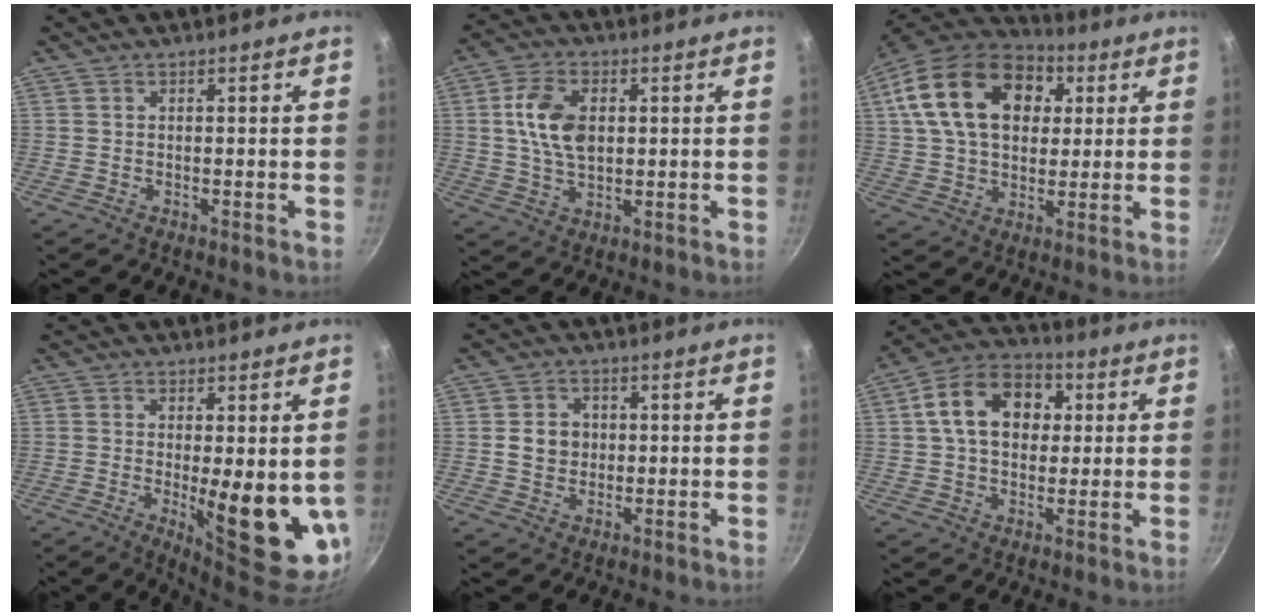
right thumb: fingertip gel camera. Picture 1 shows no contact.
{"total": 10.0, "force": [1.5, 6.3, 7.7], "torque": [-0.131, 0.002, 0.026]}
{"total": 22.1, "force": [6.8, 15.1, 14.6], "torque": [-0.235, 0.007, 0.108]}
{"total": 13.4, "force": [-1.1, 4.1, 12.7], "torque": [-0.153, -0.021, -0.002]}
{"total": 5.1, "force": [0.3, 4.4, 2.4], "torque": [-0.021, 0.005, 0.003]}
{"total": 14.6, "force": [3.0, 10.6, 9.6], "torque": [-0.131, 0.021, 0.034]}